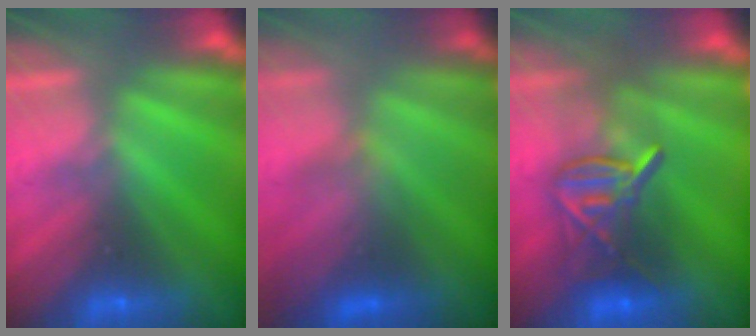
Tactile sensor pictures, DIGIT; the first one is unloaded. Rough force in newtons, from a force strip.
{"total": 3.7}
{"total": 7.1}